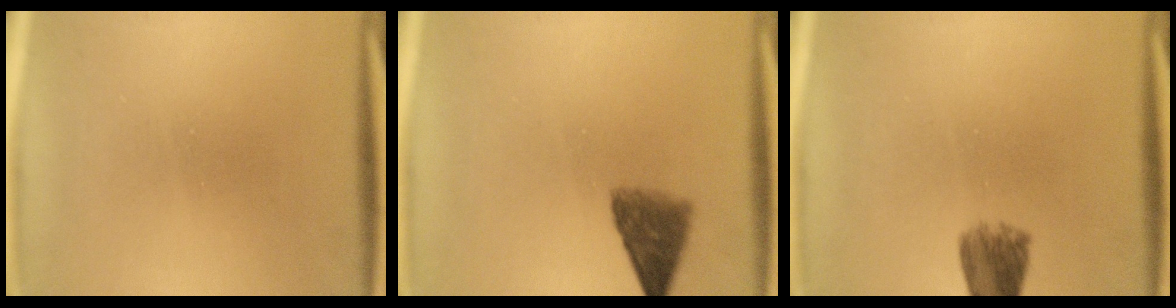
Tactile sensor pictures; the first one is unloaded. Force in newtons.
{"total": 5.5}
{"total": 4.6}